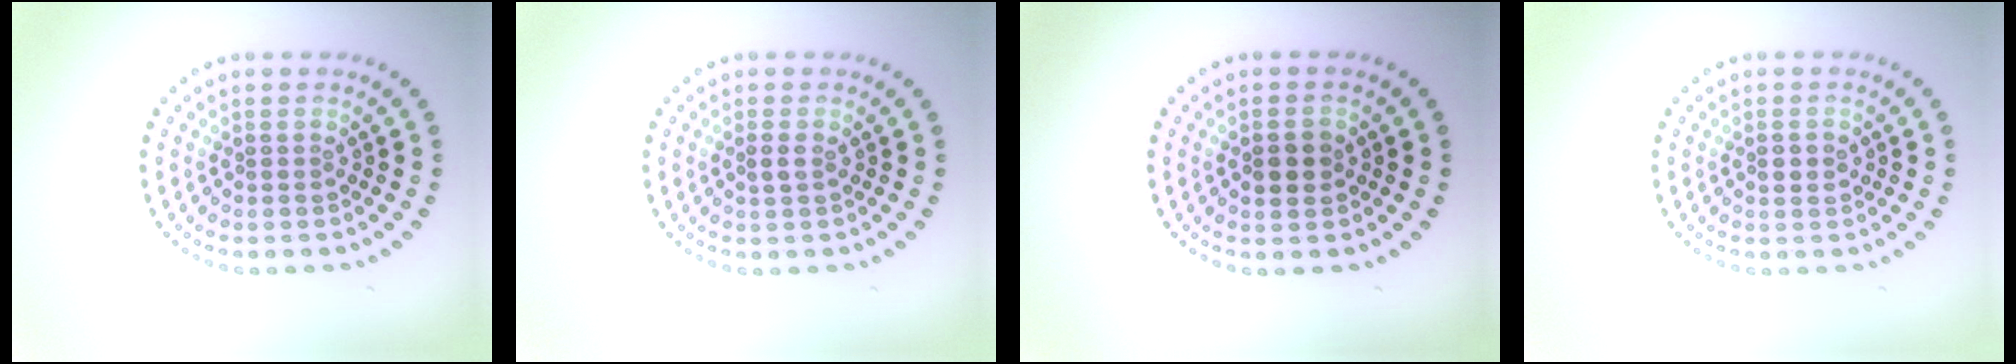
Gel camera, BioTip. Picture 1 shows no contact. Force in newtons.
{"total": 0.9, "press": 0.9, "slide": 0.1}
{"total": 1.9, "press": 1.9, "slide": 0.1}
{"total": 1.2, "press": 1.2, "slide": 0.0}